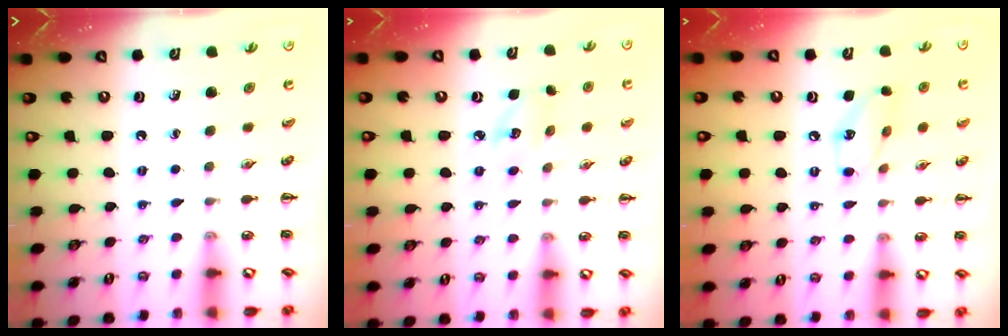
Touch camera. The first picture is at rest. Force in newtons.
{"total": 4.4, "press": 4.2, "slide": 1.2}
{"total": 9.9, "press": 9.8, "slide": 1.3}